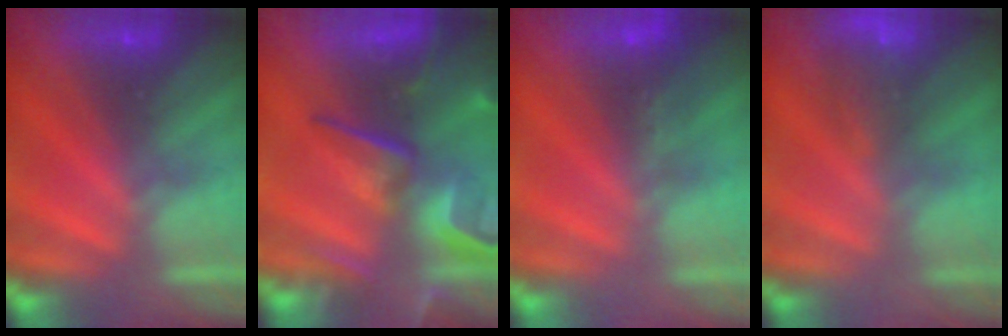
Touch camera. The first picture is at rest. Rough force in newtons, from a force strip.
{"total": 7.6}
{"total": 1.2}
{"total": 8.6}